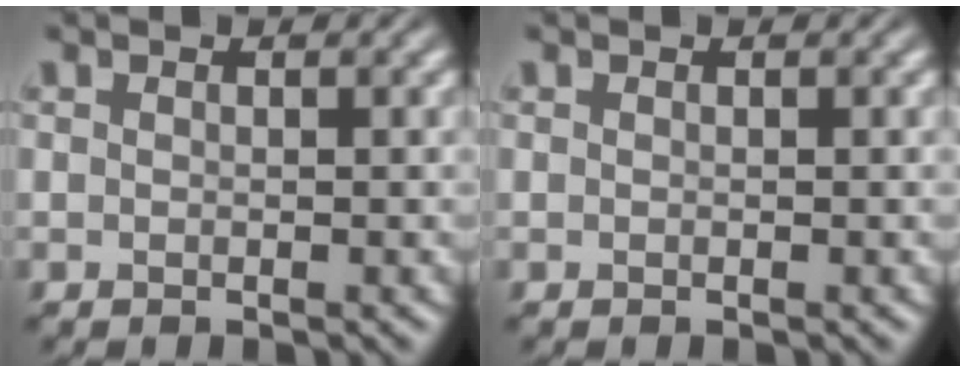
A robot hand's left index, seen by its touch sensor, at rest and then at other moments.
{"total": 0.0}